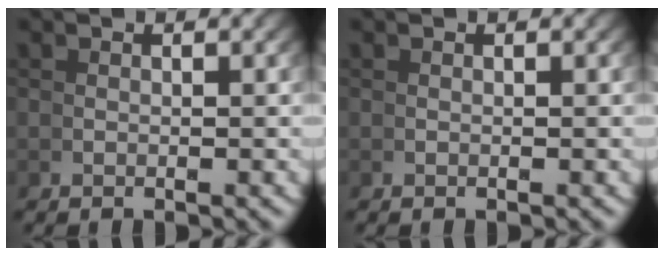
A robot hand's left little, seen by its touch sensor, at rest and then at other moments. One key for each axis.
{"total": 0.0}